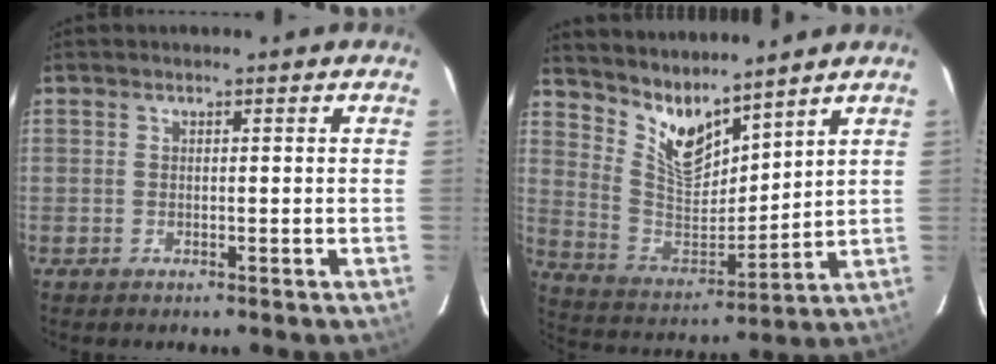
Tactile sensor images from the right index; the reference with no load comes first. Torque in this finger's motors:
{"motor_torque": [-0.07, 0.23, 0.00, 0.01]}